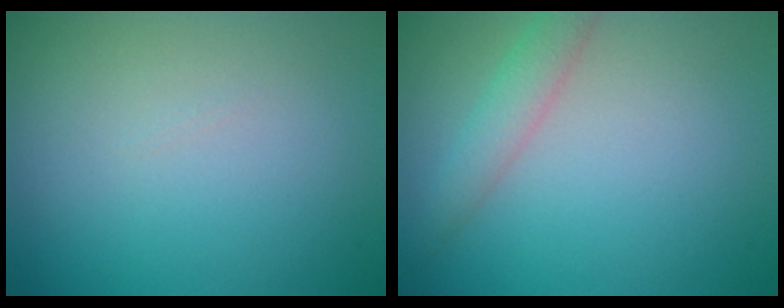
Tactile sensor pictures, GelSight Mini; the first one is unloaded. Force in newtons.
{"total": 2.2, "press": 2.2, "slide": 0.1}